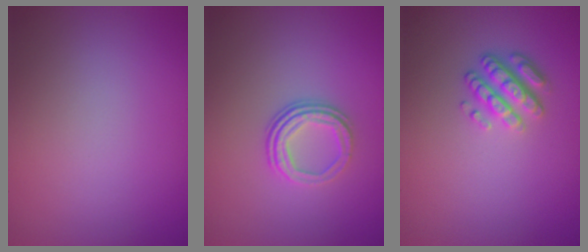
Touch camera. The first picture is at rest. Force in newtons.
{"total": 3.1, "press": 2.2, "slide": 2.2}
{"total": 2.9, "press": 2.4, "slide": 1.7}